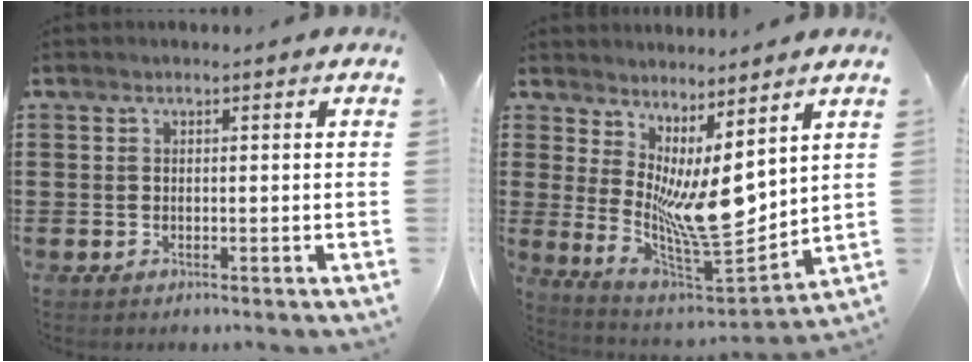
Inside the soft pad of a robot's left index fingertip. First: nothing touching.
{"total": 9.0, "force": [2.5, 3.2, 8.0], "torque": [-0.146, -0.043, 0.045]}